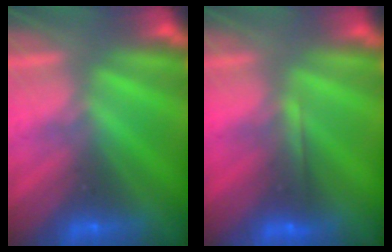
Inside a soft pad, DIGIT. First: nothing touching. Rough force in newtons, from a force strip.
{"total": 1.8}